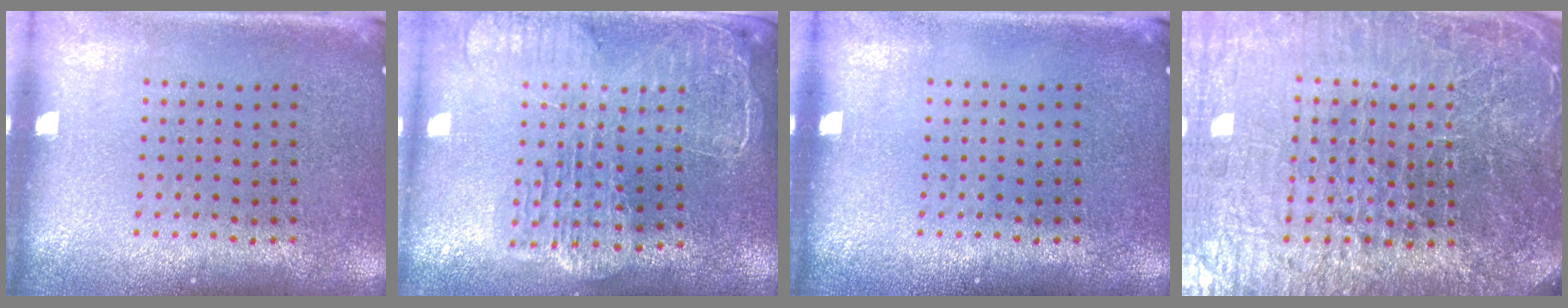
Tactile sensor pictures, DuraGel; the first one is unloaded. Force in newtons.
{"total": 2.5, "press": 2.2, "slide": 1.3}
{"total": 0.0}
{"total": 7.3, "press": 6.4, "slide": 3.6}